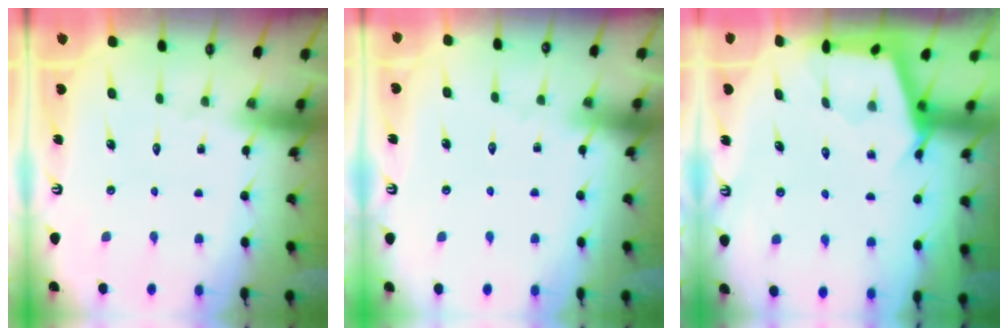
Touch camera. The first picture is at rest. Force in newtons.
{"total": 2.8, "press": 2.7, "slide": 0.4}
{"total": 2.7, "press": 2.7, "slide": 0.4}